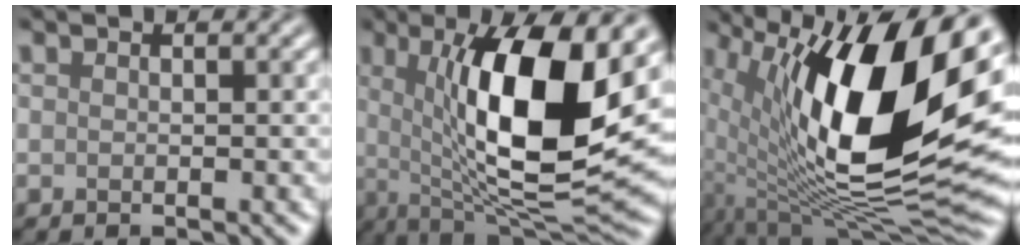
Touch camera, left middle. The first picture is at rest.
{"total": 13.4, "force": [2.4, 4.0, 12.5], "torque": [-0.186, -0.009, 0.043]}
{"total": 17.6, "force": [3.2, 7.0, 15.8], "torque": [-0.270, -0.010, 0.055]}